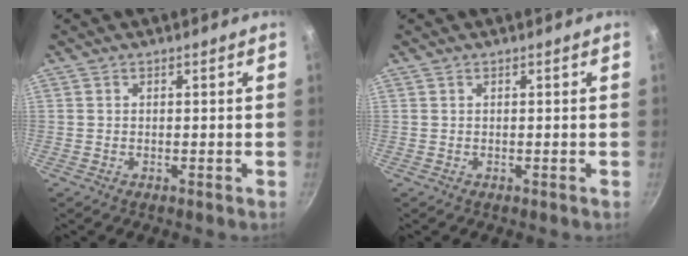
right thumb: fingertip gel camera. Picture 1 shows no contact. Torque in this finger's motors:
{"motor_torque": [0.01, 0.16, -0.22, 0.13, 0.02]}